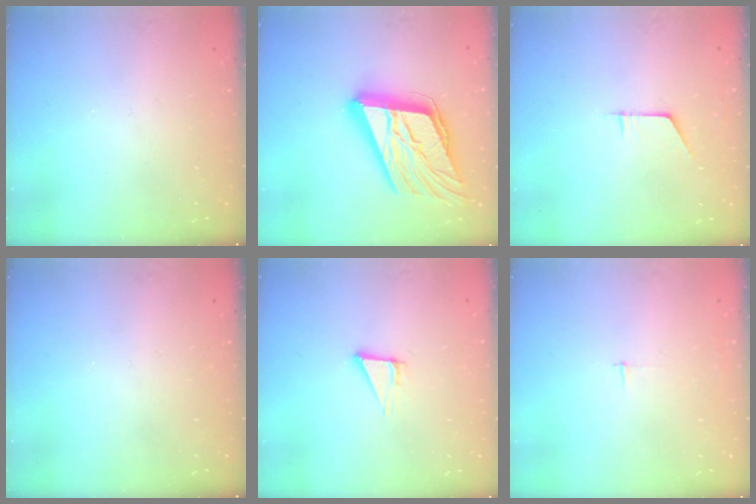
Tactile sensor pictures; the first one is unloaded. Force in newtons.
{"total": 27.8, "press": 27.3, "slide": 5.1}
{"total": 4.8, "press": 4.7, "slide": 0.4}
{"total": 0.0}
{"total": 3.8, "press": 3.7, "slide": 0.4}
{"total": 2.3, "press": 2.3, "slide": 0.2}